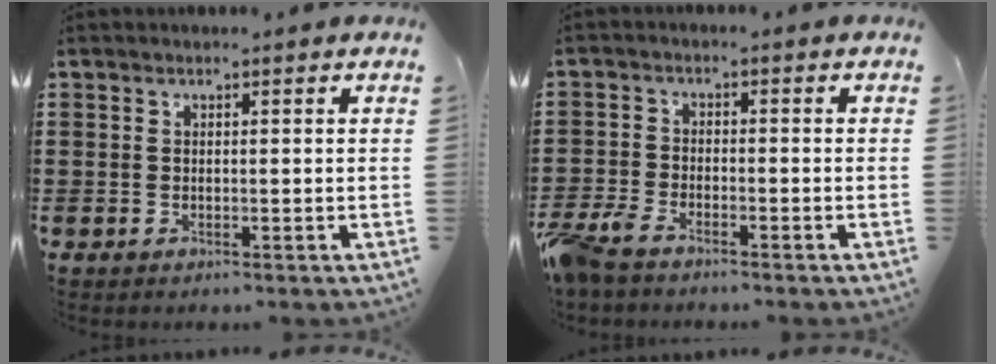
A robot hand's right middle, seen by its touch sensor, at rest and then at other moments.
{"total": 4.2, "force": [-3.7, 0.9, 1.8], "torque": [-0.064, -0.009, -0.083]}